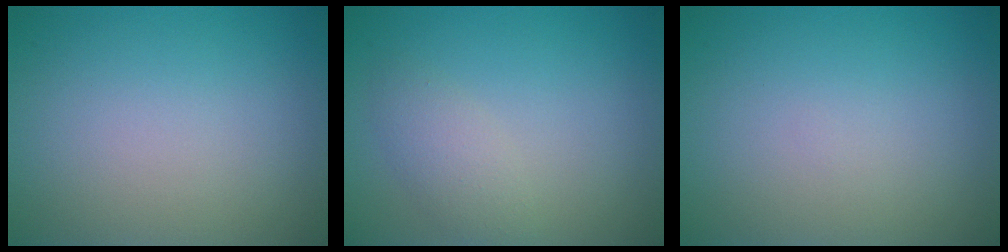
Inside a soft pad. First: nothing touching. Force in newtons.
{"total": 2.1, "press": 2.1, "slide": 0.1}
{"total": 0.0}